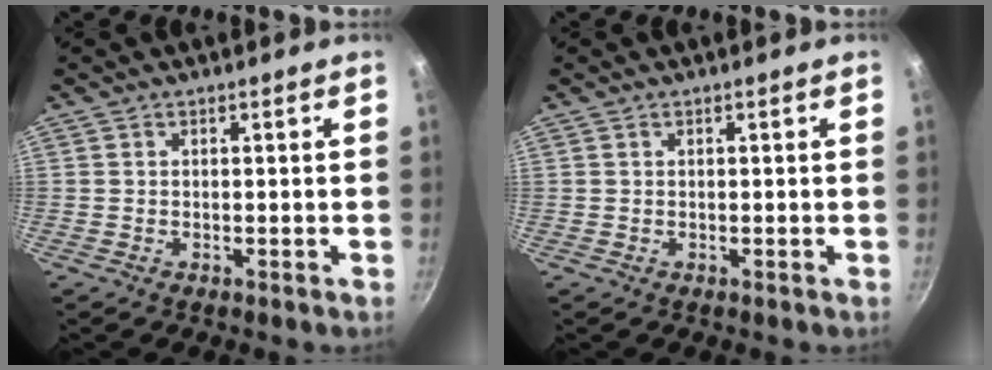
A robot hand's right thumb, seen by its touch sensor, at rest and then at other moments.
{"total": 0.0}